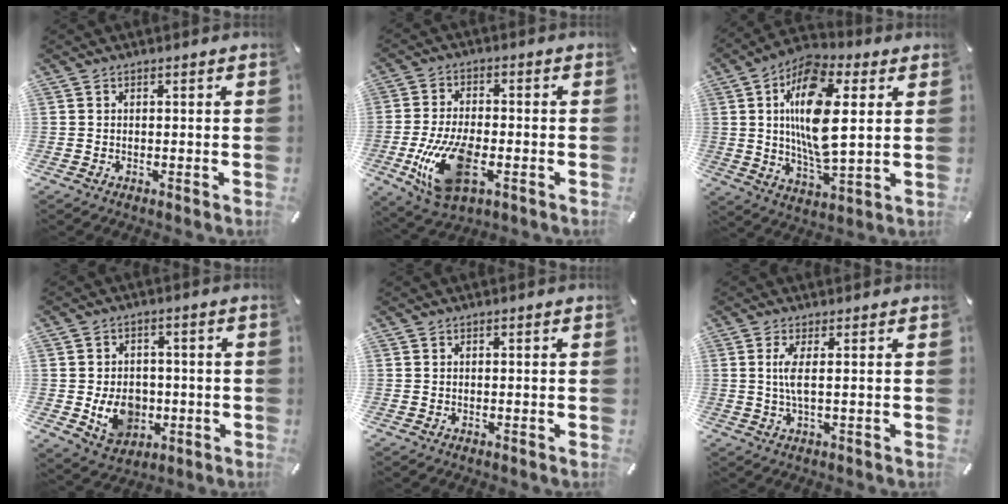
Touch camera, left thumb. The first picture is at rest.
{"total": 14.8, "force": [-4.3, 8.0, 11.6], "torque": [-0.238, -0.002, -0.070]}
{"total": 16.9, "force": [4.0, 7.3, 14.7], "torque": [-0.297, -0.003, 0.064]}
{"total": 9.9, "force": [-2.1, 8.1, 5.3], "torque": [-0.091, 0.014, -0.033]}
{"total": 0.0}
{"total": 4.8, "force": [0.6, 0.6, 4.7], "torque": [-0.097, -0.006, 0.006]}